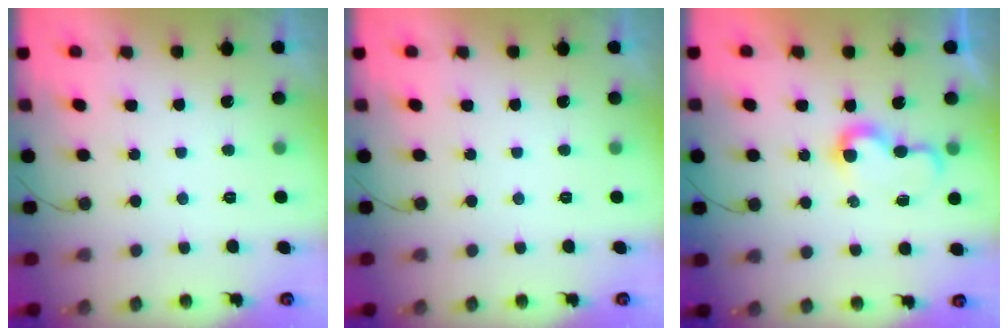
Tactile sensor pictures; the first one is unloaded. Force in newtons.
{"total": 0.0}
{"total": 6.4, "press": 6.4, "slide": 0.8}